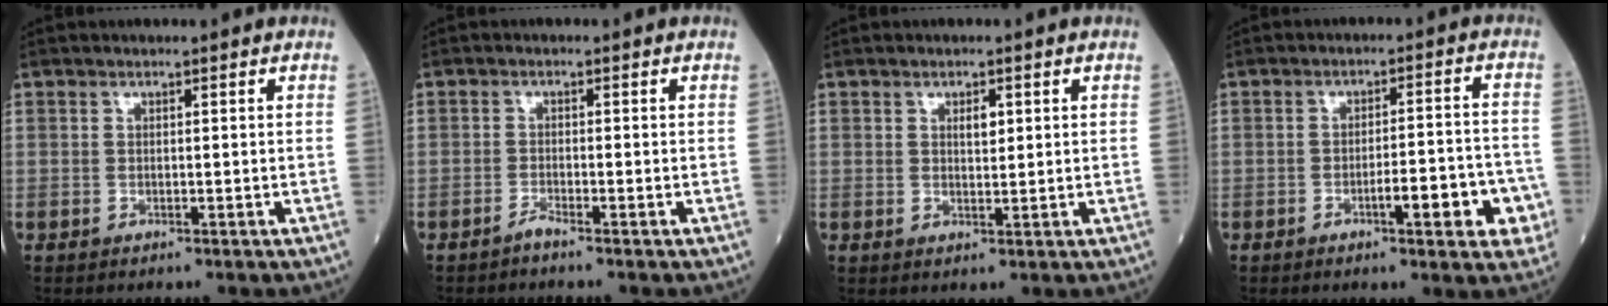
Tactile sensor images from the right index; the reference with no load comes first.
{"total": 1.3, "force": [-1.1, -0.3, 0.4], "torque": [-0.010, -0.001, -0.023]}
{"total": 1.9, "force": [0.7, 0.7, 1.6], "torque": [-0.024, -0.002, 0.013]}
{"total": 8.1, "force": [-3.3, 1.6, 7.2], "torque": [-0.087, 0.012, -0.040]}